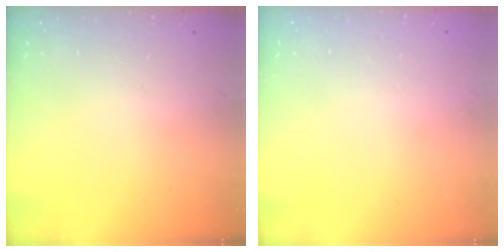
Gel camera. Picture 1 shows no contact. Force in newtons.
{"total": 0.0}